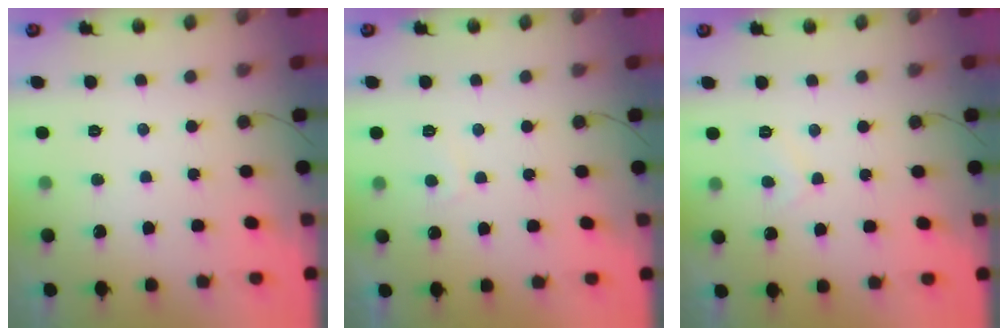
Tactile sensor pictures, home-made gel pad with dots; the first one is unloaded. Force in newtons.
{"total": 1.6, "press": 1.5, "slide": 0.5}
{"total": 3.9, "press": 3.8, "slide": 0.6}